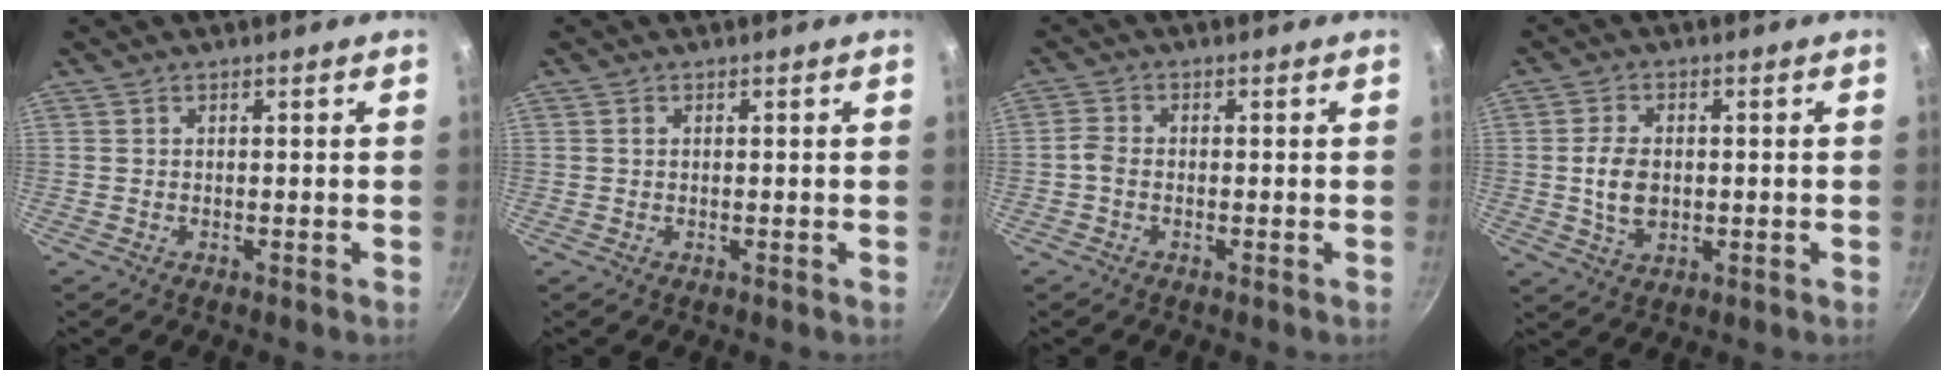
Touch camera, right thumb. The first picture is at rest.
{"total": 0.6, "force": [0.1, 0.5, 0.3], "torque": [-0.005, 0.004, 0.003]}
{"total": 2.3, "force": [-0.7, 1.7, 1.4], "torque": [-0.034, 0.010, -0.021]}
{"total": 6.7, "force": [-0.1, 4.4, 5.0], "torque": [-0.087, 0.001, -0.002]}